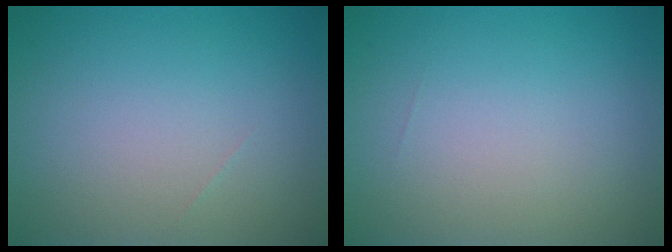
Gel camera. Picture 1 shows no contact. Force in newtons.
{"total": 0.0}